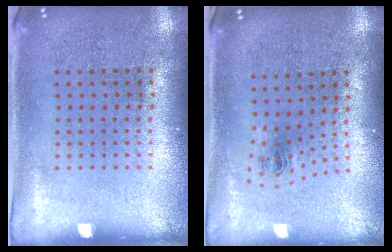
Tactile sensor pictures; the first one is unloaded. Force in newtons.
{"total": 1.0, "press": 0.4, "slide": 0.9}